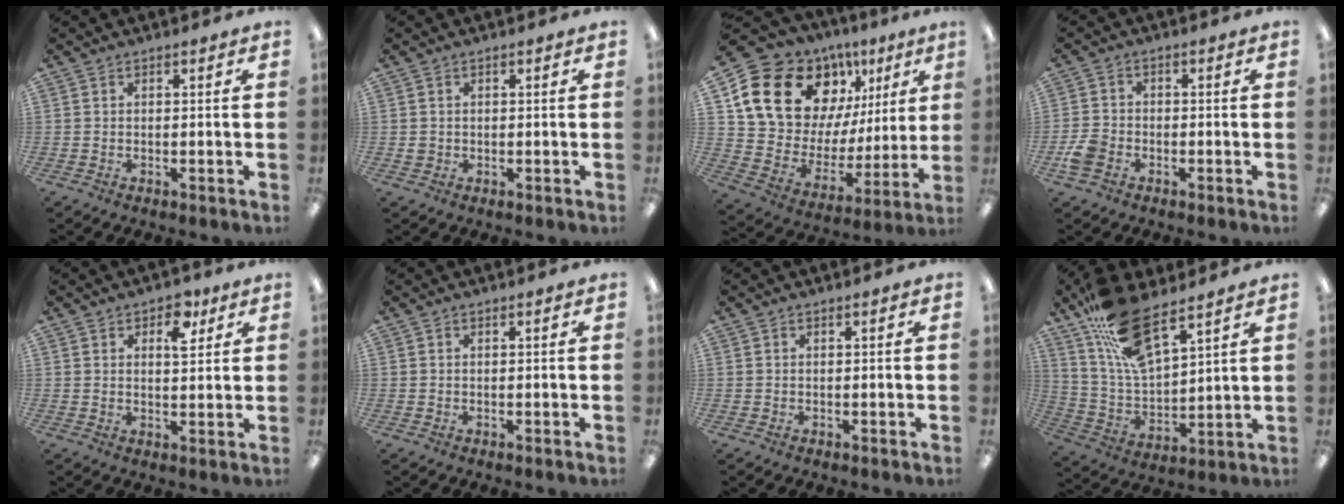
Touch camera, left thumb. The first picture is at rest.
{"total": 1.3, "force": [0.1, 1.3, 0.3], "torque": [-0.006, 0.006, -0.001]}
{"total": 21.2, "force": [11.9, 13.9, 10.7], "torque": [-0.194, -0.049, 0.233]}
{"total": 5.1, "force": [-2.5, 3.5, 2.7], "torque": [-0.051, 0.014, -0.046]}
{"total": 7.0, "force": [3.8, 3.7, 4.6], "torque": [-0.042, -0.014, 0.057]}
{"total": 0.0}
{"total": 0.0}
{"total": 16.2, "force": [11.3, 5.8, 10.0], "torque": [-0.205, -0.047, 0.205]}